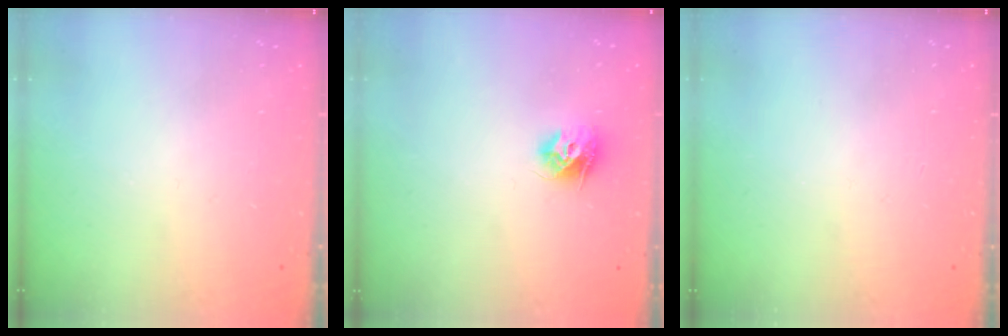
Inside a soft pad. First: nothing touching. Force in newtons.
{"total": 9.1, "press": 9.1, "slide": 0.3}
{"total": 0.0}